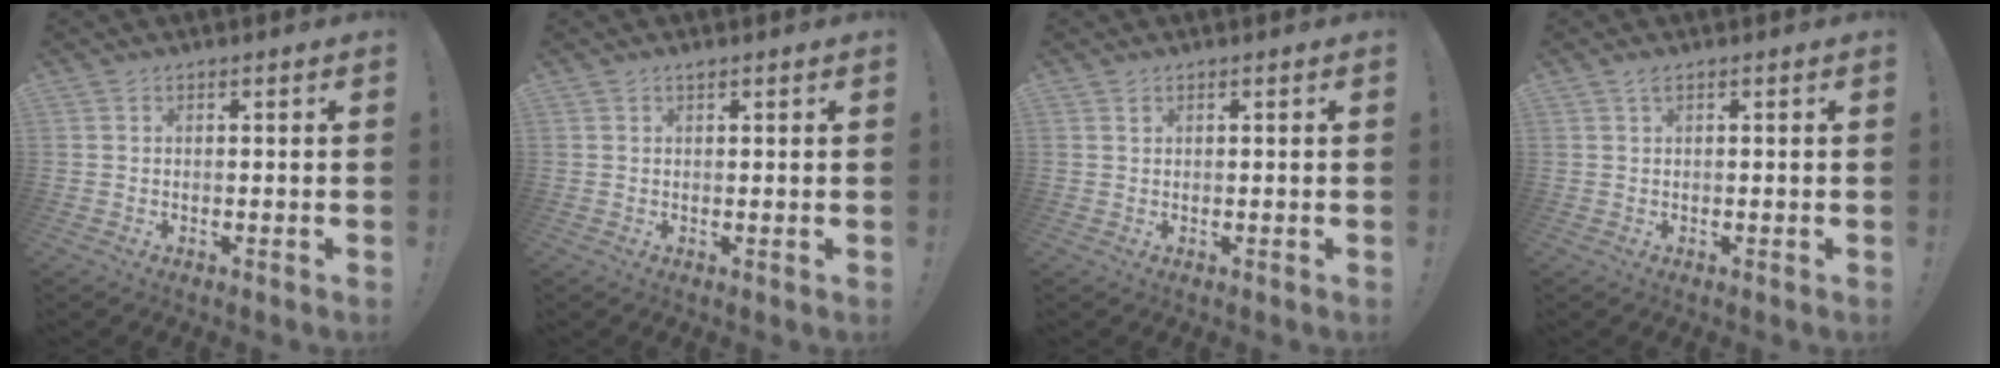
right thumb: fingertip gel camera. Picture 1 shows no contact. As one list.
[{"total": 0.7, "force": [0.6, 0.1, 0.3], "torque": [-0.003, 0.000, 0.010]}, {"total": 0.6, "force": [0.5, 0.3, 0.2], "torque": [0.001, -0.002, 0.009]}, {"total": 1.1, "force": [0.9, 0.2, 0.7], "torque": [-0.010, 0.000, 0.013]}]